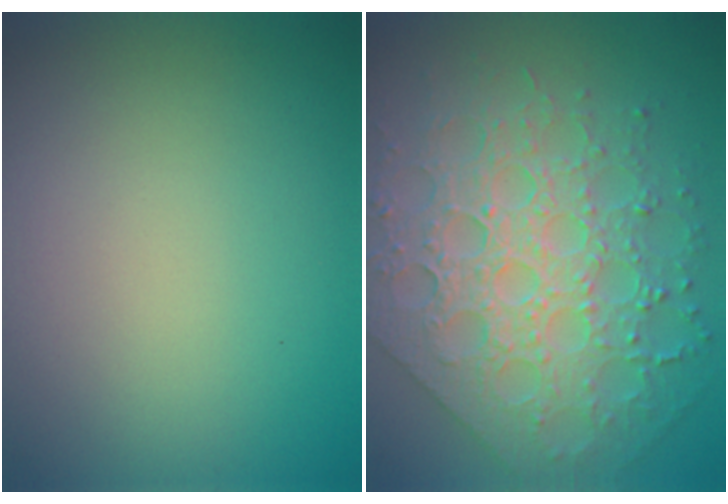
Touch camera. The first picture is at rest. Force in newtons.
{"total": 6.5, "press": 5.8, "slide": 3.0}